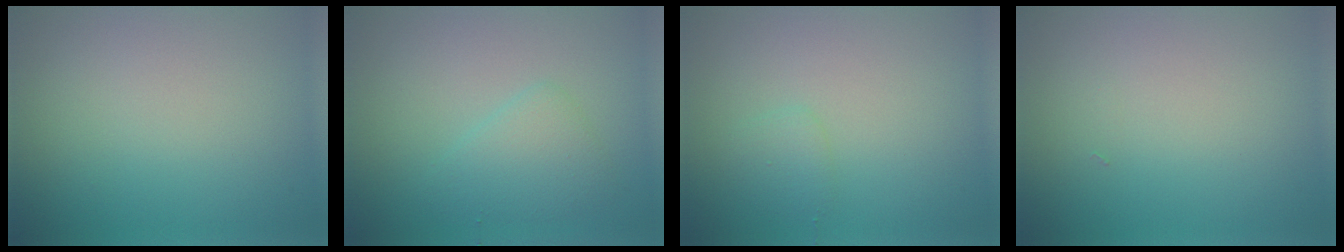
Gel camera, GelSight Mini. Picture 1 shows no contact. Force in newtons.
{"total": 2.6, "press": 2.6, "slide": 0.1}
{"total": 1.1, "press": 1.1, "slide": 0.1}
{"total": 0.0}